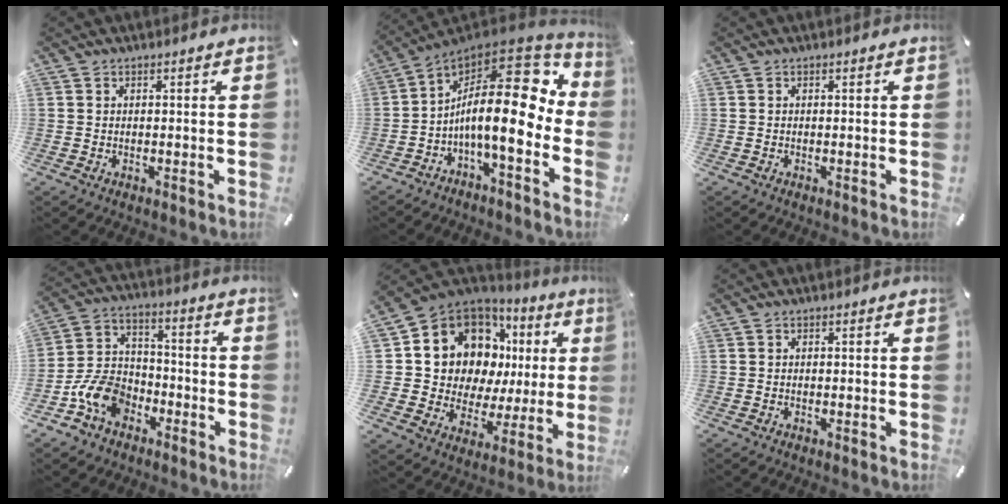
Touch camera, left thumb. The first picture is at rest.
{"total": 20.1, "force": [0.2, 8.0, 18.4], "torque": [-0.316, -0.038, -0.002]}
{"total": 0.0}
{"total": 12.2, "force": [-6.1, 8.8, 5.8], "torque": [-0.121, 0.045, -0.108]}
{"total": 13.5, "force": [6.9, 10.4, 5.2], "torque": [-0.097, -0.072, 0.133]}
{"total": 0.0}